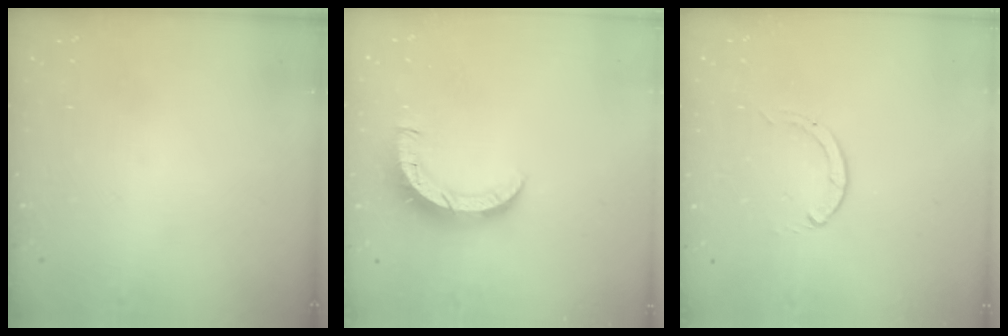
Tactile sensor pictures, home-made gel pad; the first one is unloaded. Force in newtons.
{"total": 8.7, "press": 8.6, "slide": 0.9}
{"total": 0.0}